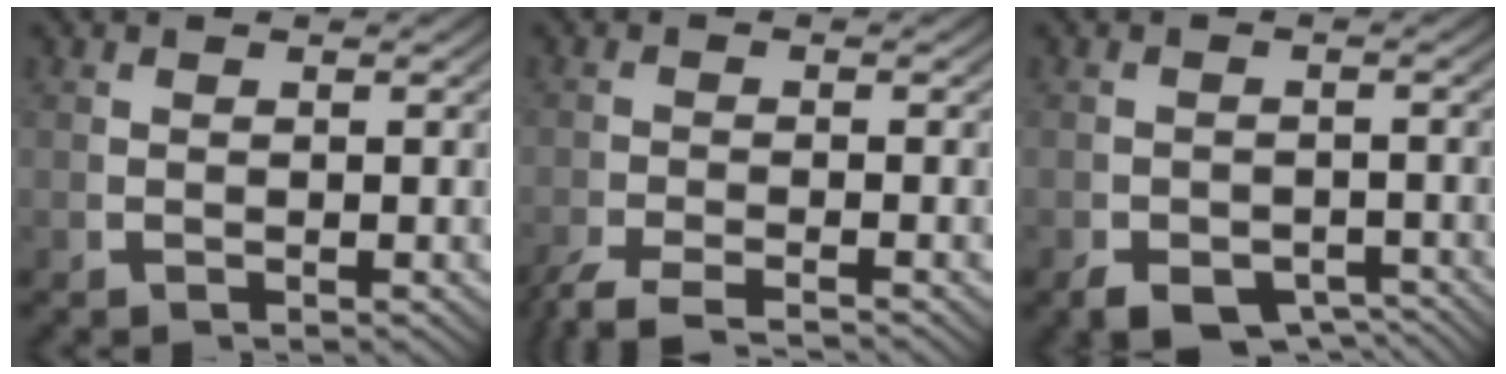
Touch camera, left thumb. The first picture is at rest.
{"total": 3.8, "force": [-3.4, 1.1, 1.4], "torque": [-0.032, -0.016, -0.053]}
{"total": 5.2, "force": [-3.6, 3.0, 2.5], "torque": [-0.036, -0.030, -0.048]}